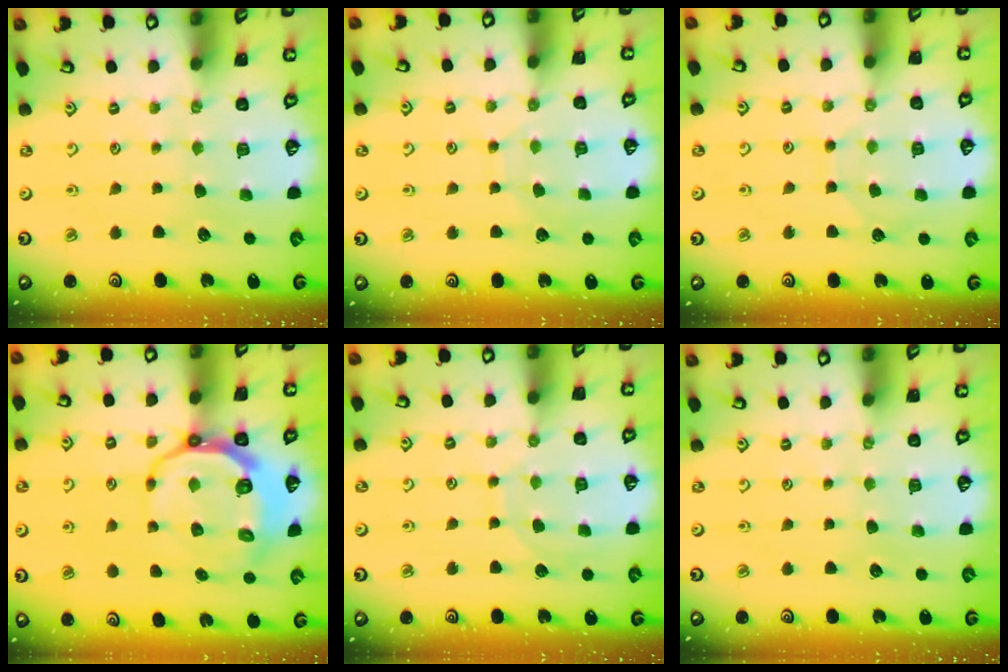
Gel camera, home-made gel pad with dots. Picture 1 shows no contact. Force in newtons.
{"total": 6.5, "press": 6.5, "slide": 0.6}
{"total": 5.0, "press": 5.0, "slide": 0.5}
{"total": 10.2, "press": 9.5, "slide": 3.7}
{"total": 7.5, "press": 7.5, "slide": 0.5}
{"total": 0.0}